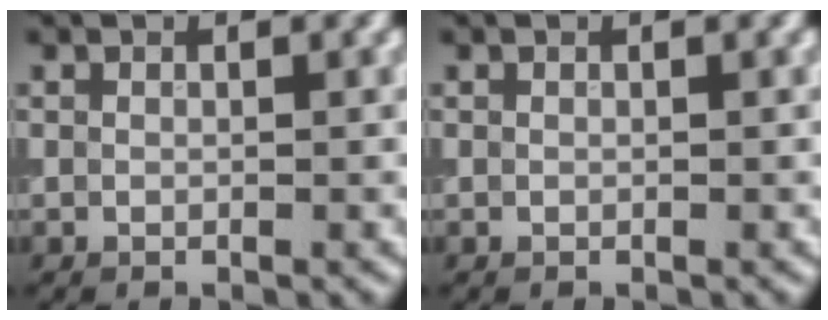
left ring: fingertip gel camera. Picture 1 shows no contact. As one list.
[{"total": 0.0}]